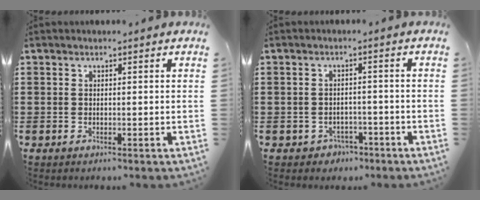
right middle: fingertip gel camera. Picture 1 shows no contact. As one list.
[{"total": 1.8, "force": [-1.5, 0.9, -0.1], "torque": [-0.009, -0.002, -0.035]}]